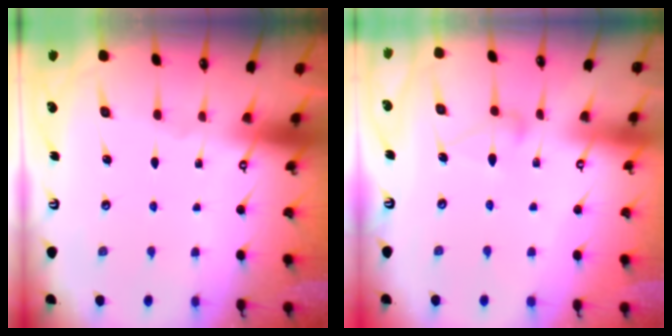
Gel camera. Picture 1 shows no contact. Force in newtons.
{"total": 7.2, "press": 7.2, "slide": 0.4}